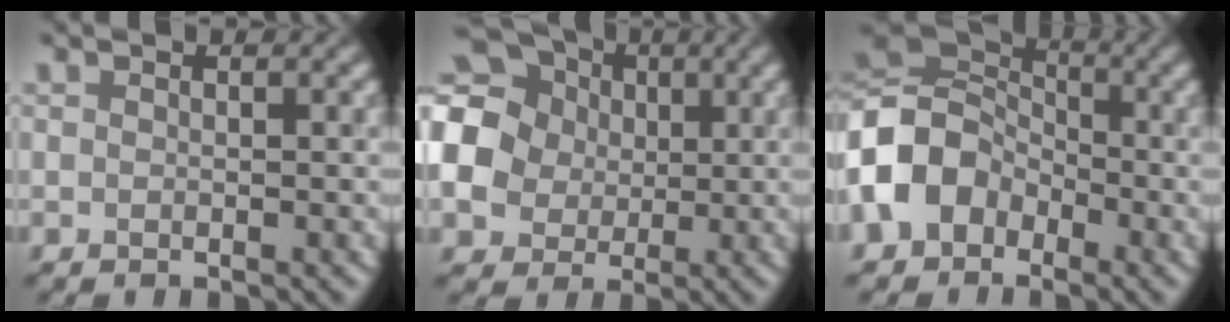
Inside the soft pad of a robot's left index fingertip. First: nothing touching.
{"total": 14.6, "force": [1.6, 13.4, 5.6], "torque": [-0.161, 0.011, -0.004]}
{"total": 8.6, "force": [-2.8, 6.9, 4.2], "torque": [-0.095, 0.003, -0.079]}